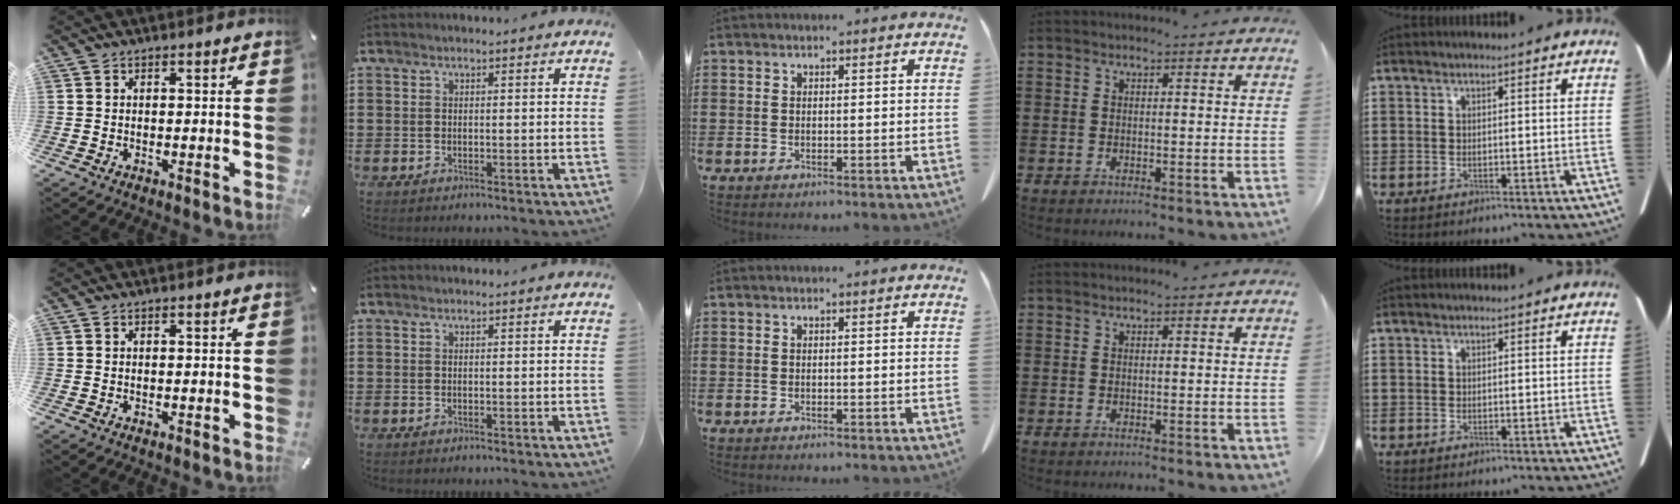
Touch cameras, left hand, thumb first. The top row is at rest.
{}